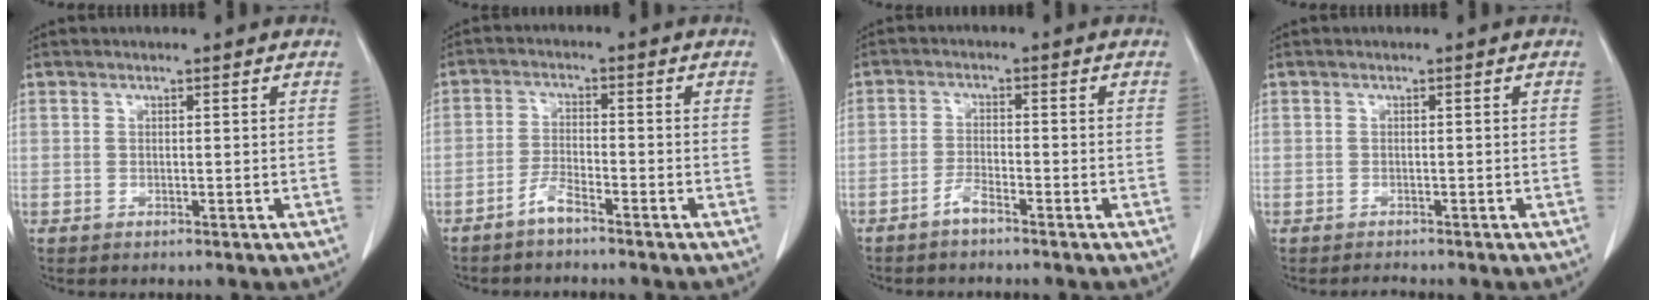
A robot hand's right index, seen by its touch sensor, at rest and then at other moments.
{"total": 3.1, "force": [-2.6, 0.2, 1.7], "torque": [-0.037, 0.001, -0.055]}
{"total": 2.4, "force": [-2.0, 0.2, 1.2], "torque": [-0.026, 0.001, -0.042]}
{"total": 1.1, "force": [-0.9, 0.4, -0.2], "torque": [-0.001, -0.004, -0.018]}